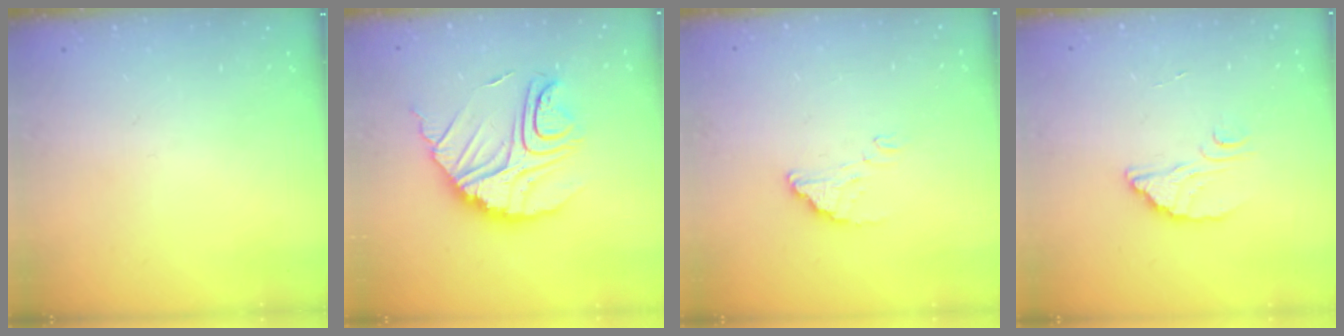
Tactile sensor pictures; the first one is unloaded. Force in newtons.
{"total": 14.7, "press": 14.7, "slide": 1.1}
{"total": 1.8, "press": 1.8, "slide": 0.0}
{"total": 2.9, "press": 2.9, "slide": 0.1}